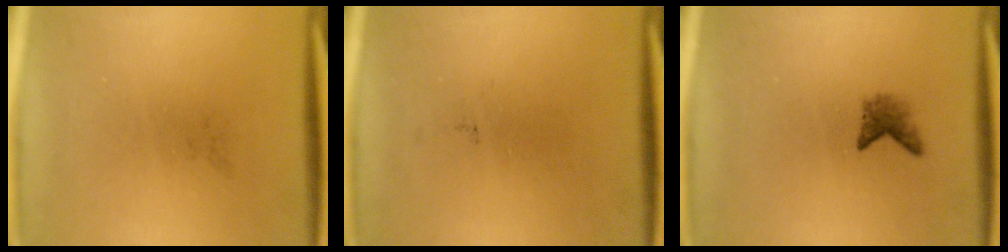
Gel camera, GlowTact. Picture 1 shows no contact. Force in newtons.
{"total": 0.0}
{"total": 1.8}